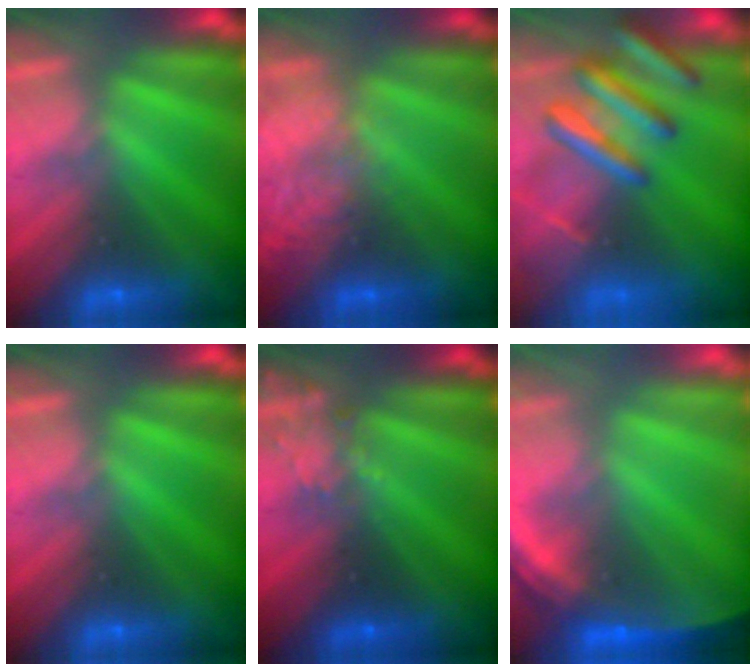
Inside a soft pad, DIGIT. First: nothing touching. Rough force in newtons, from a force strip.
{"total": 2.1}
{"total": 8.3}
{"total": 0.0}
{"total": 2.4}
{"total": 7.9}